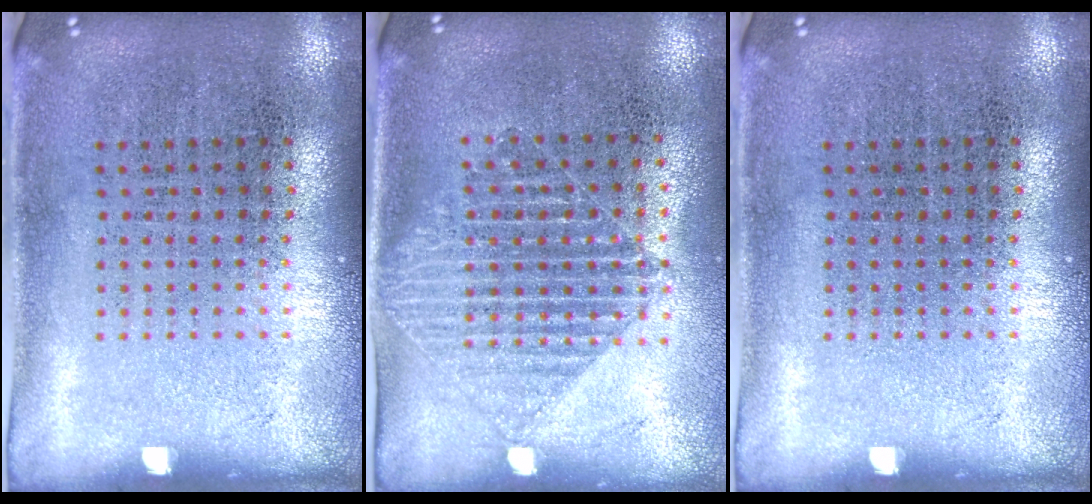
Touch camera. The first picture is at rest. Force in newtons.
{"total": 1.5, "press": 1.3, "slide": 0.7}
{"total": 0.0}